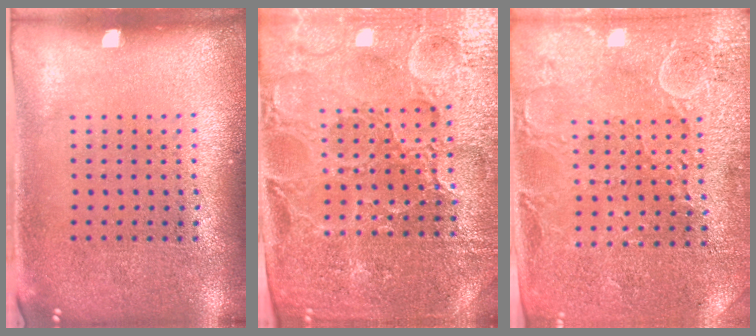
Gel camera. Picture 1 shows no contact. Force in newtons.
{"total": 4.6, "press": 4.4, "slide": 1.5}
{"total": 2.9, "press": 2.9, "slide": 0.4}